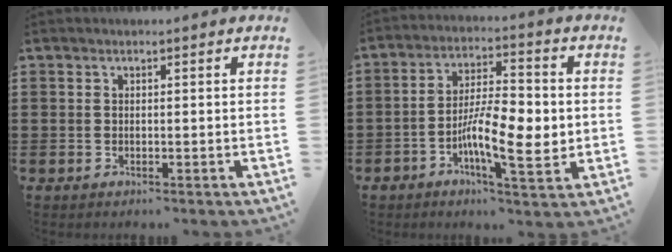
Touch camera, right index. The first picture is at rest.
{"total": 9.9, "force": [-2.1, 3.4, 9.1], "torque": [-0.162, -0.002, -0.038]}